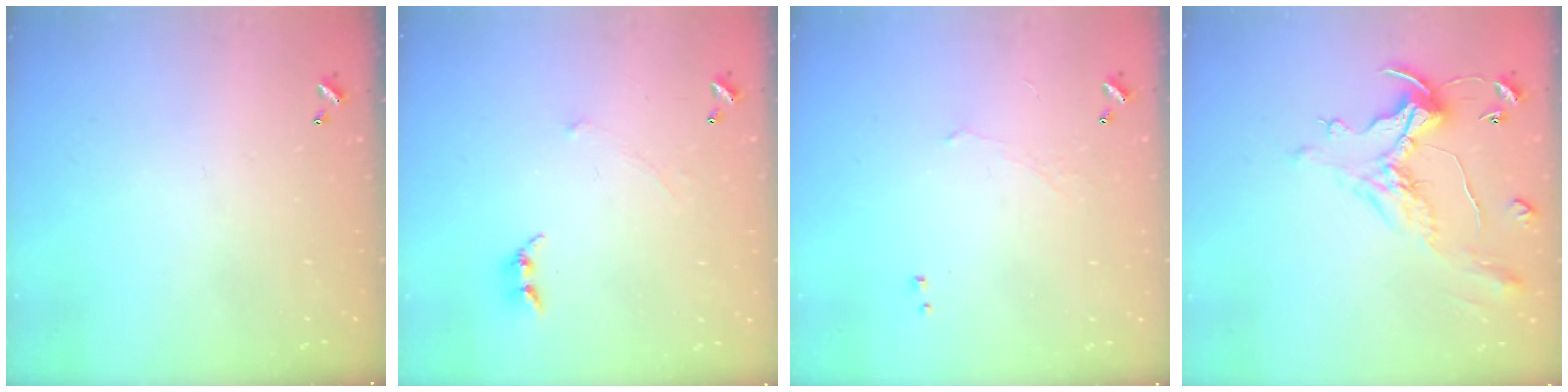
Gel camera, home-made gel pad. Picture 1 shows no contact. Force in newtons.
{"total": 0.7, "press": 0.6, "slide": 0.4}
{"total": 0.6, "press": 0.4, "slide": 0.5}
{"total": 1.7, "press": 1.2, "slide": 1.1}